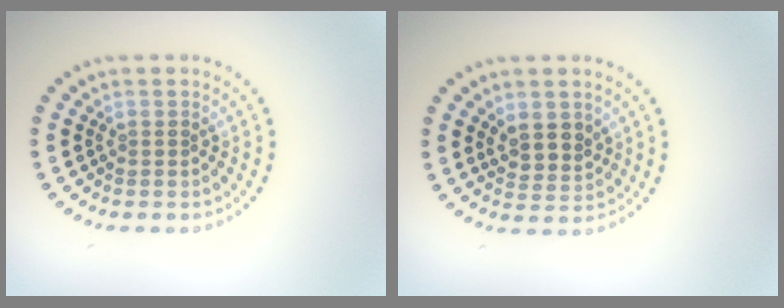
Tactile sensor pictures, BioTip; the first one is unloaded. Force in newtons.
{"total": 2.6, "press": 2.3, "slide": 1.2}